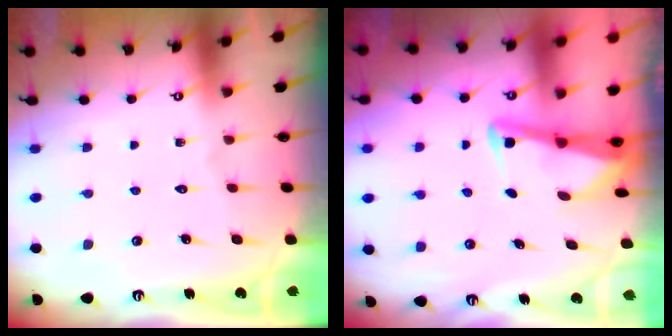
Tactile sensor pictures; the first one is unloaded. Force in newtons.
{"total": 3.0, "press": 2.9, "slide": 0.4}